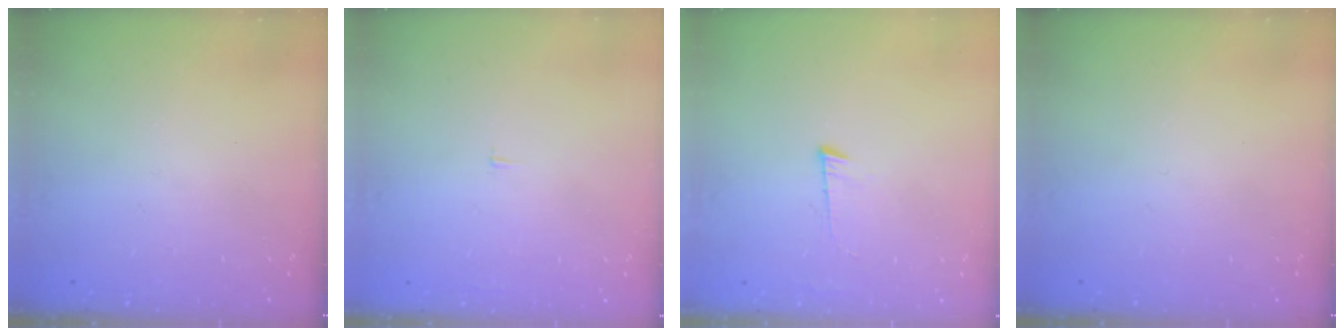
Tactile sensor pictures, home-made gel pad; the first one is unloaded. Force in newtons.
{"total": 1.2, "press": 1.2, "slide": 0.1}
{"total": 3.9, "press": 3.9, "slide": 0.6}
{"total": 0.0}